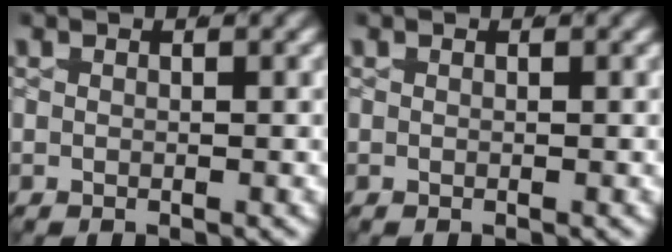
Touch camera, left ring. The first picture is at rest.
{"total": 0.0}